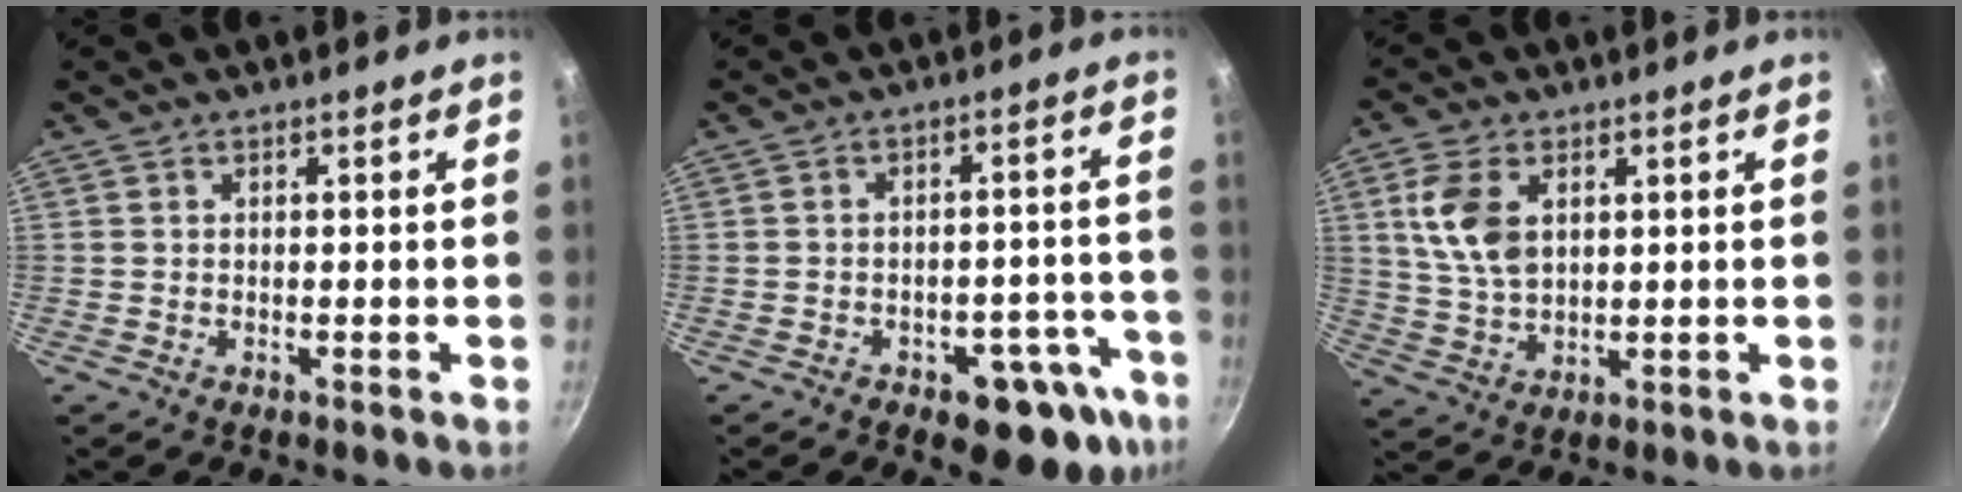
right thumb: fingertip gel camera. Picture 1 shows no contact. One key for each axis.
{"total": 12.7, "fx": -7.0, "fy": 6.7, "fz": 8.3, "tx": -0.041, "ty": 0.047, "tz": -0.083}
{"total": 9.4, "fx": 2.8, "fy": 5.8, "fz": 6.8, "tx": -0.127, "ty": -0.014, "tz": 0.058}